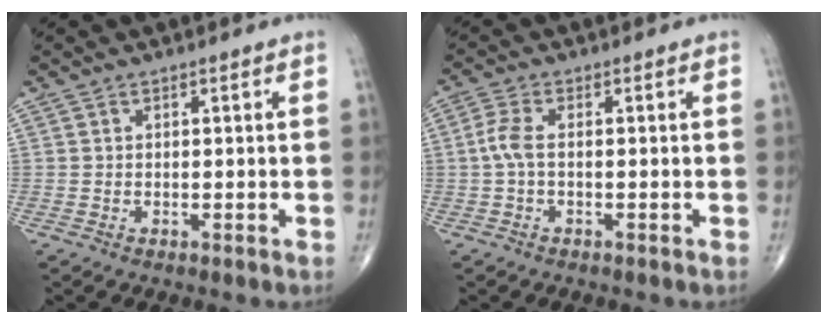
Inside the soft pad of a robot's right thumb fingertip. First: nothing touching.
{"total": 3.4, "force": [-0.3, 1.3, 3.2], "torque": [-0.083, 0.003, -0.014]}